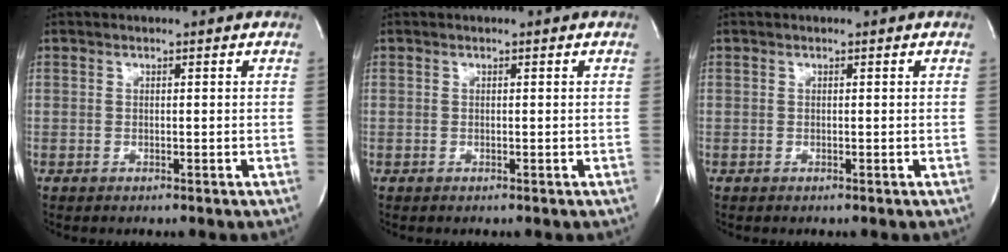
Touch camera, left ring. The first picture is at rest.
{"total": 0.0}
{"total": 0.0}